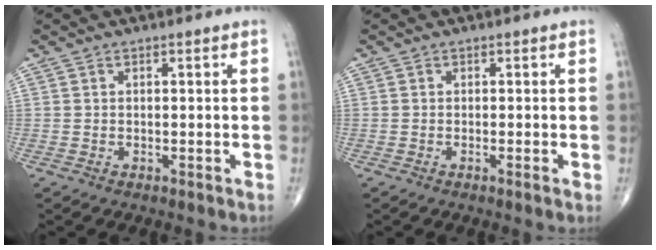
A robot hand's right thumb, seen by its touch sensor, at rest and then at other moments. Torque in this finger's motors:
{"motor_torque": [-0.18, 0.01, -0.31, -0.30, 0.00]}